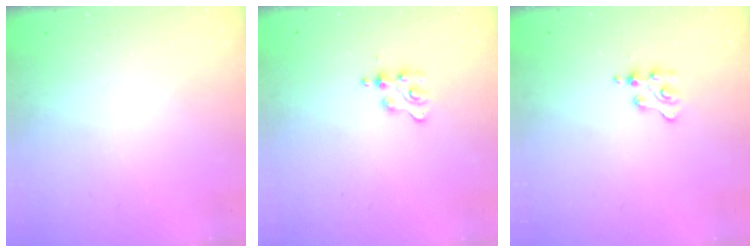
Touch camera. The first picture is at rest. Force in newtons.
{"total": 2.3, "press": 2.3, "slide": 0.4}
{"total": 2.3, "press": 2.3, "slide": 0.3}